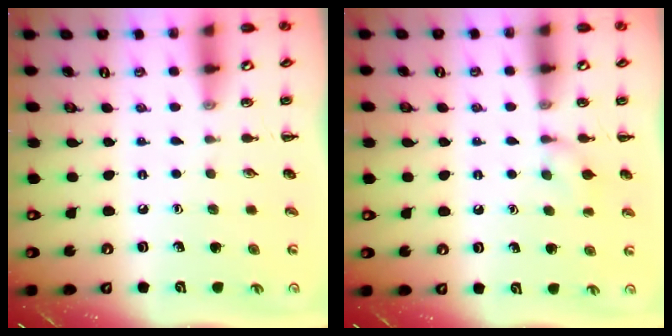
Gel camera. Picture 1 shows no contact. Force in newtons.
{"total": 6.0, "press": 5.8, "slide": 1.6}